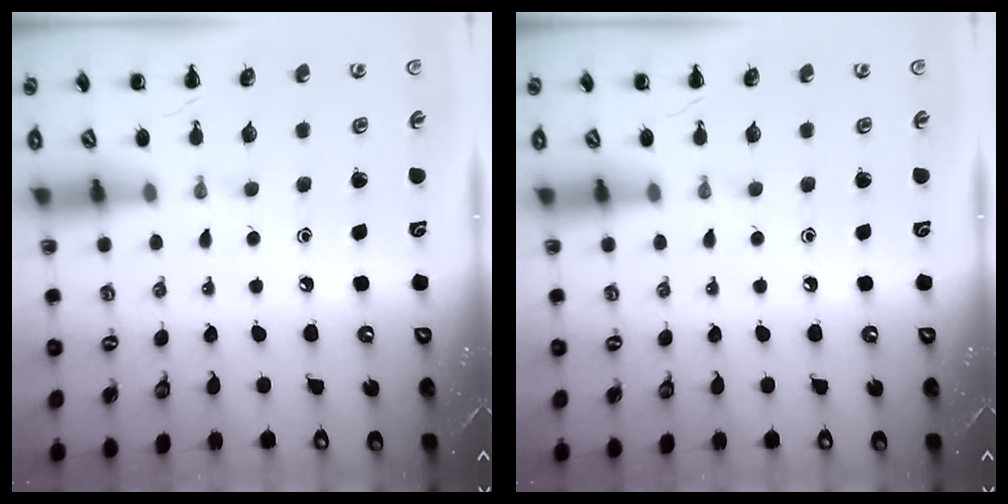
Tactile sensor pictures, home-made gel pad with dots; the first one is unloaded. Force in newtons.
{"total": 0.0}